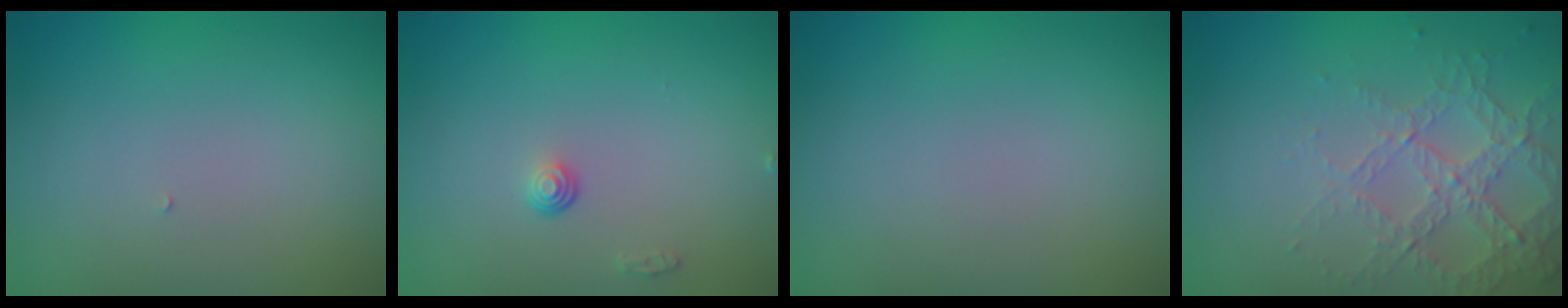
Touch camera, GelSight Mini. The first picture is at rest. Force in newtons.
{"total": 1.0, "press": 0.7, "slide": 0.8}
{"total": 0.0}
{"total": 4.2, "press": 2.9, "slide": 3.0}